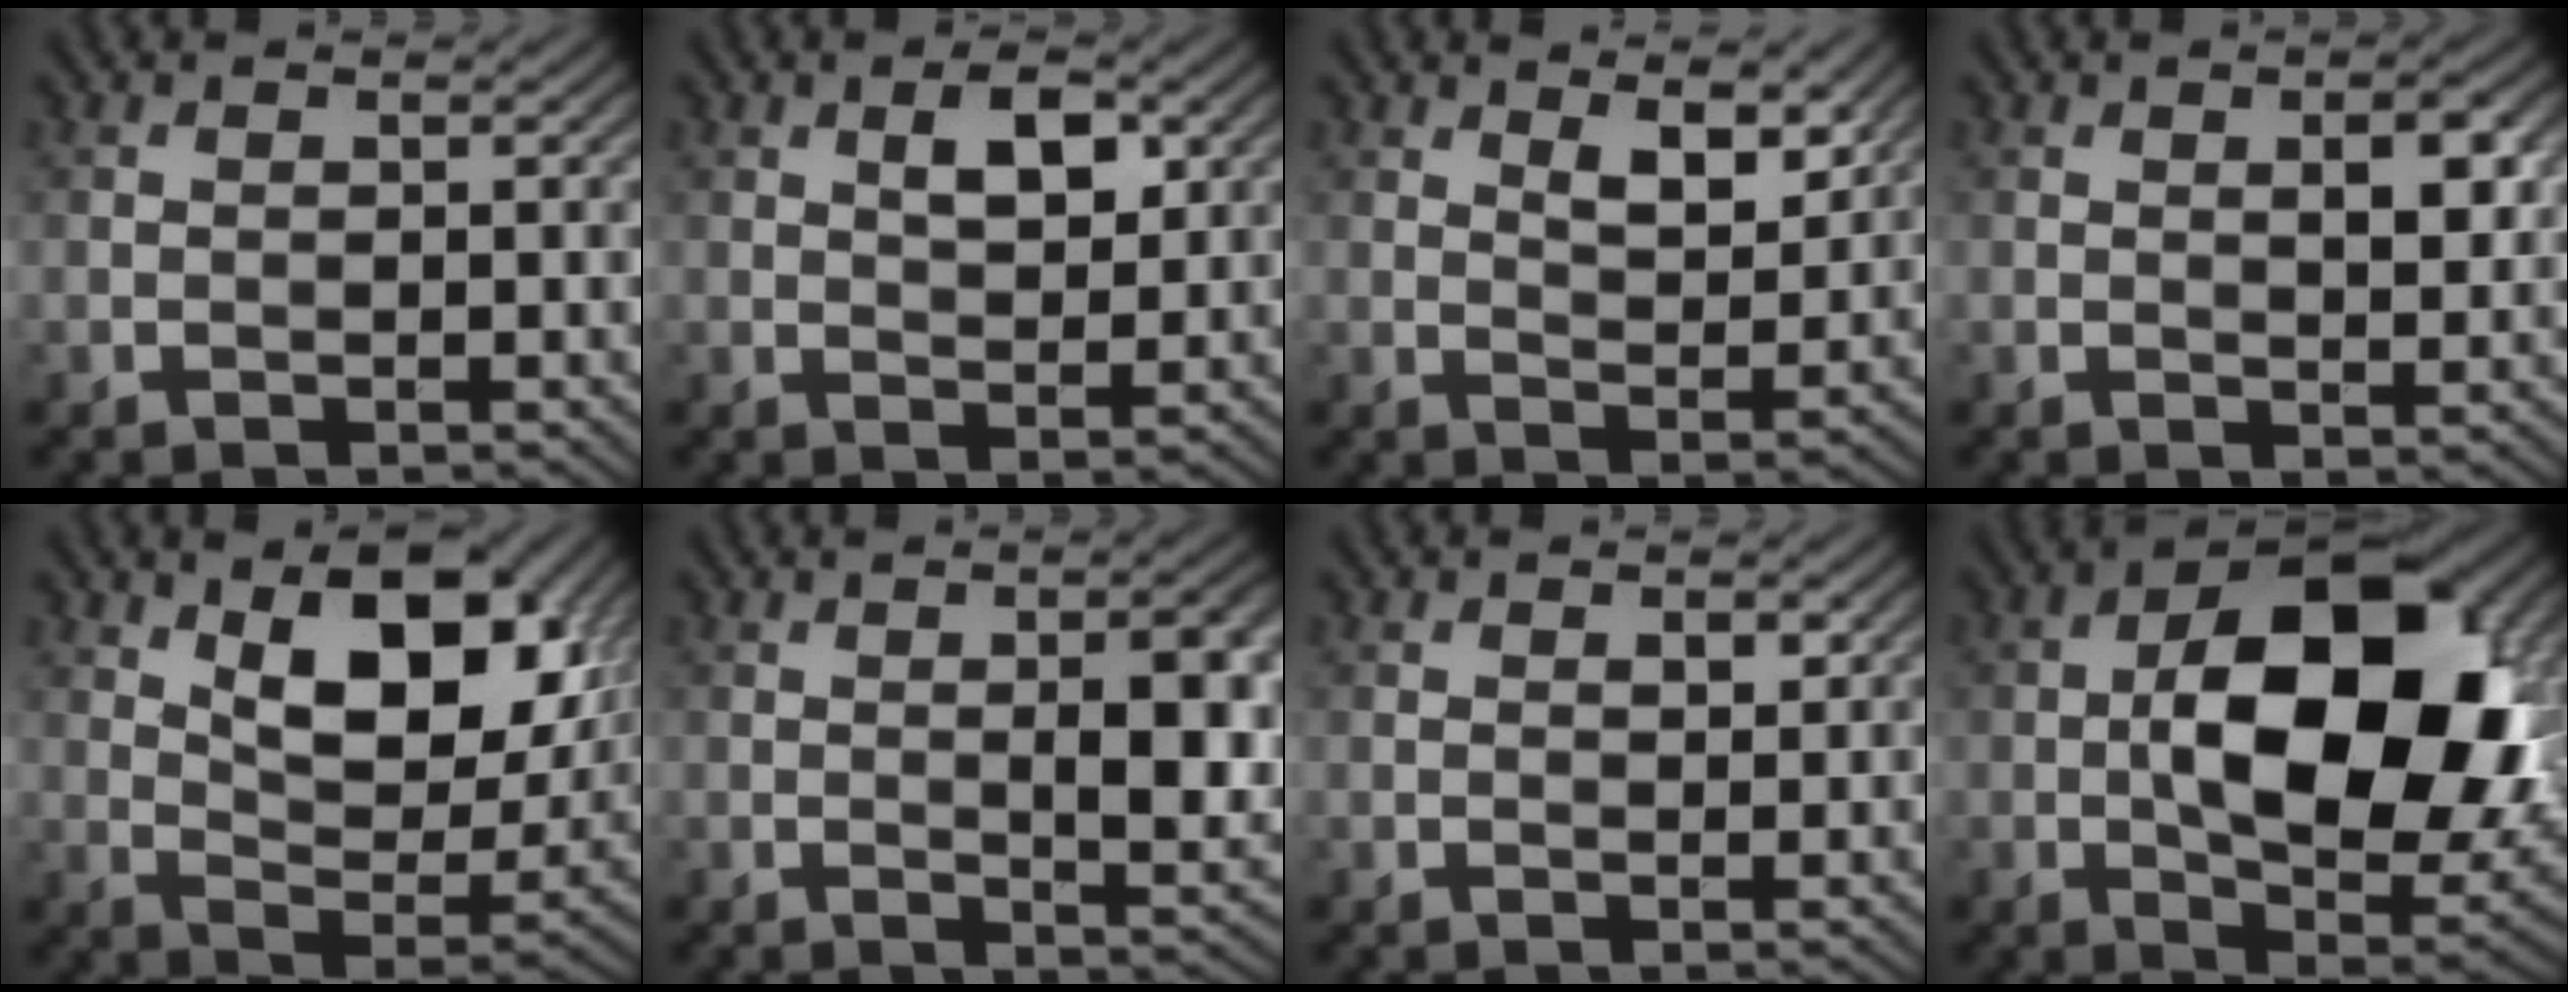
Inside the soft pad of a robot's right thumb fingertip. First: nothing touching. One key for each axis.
{"total": 4.0, "fx": 1.5, "fy": 1.9, "fz": 3.1, "tx": -0.057, "ty": 0.000, "tz": 0.028}
{"total": 5.0, "fx": 3.2, "fy": 2.0, "fz": 3.3, "tx": -0.060, "ty": -0.009, "tz": 0.057}
{"total": 3.5, "fx": 1.0, "fy": 1.6, "fz": 3.0, "tx": -0.049, "ty": 0.000, "tz": 0.016}
{"total": 13.8, "fx": 5.8, "fy": 7.0, "fz": 10.3, "tx": -0.161, "ty": -0.012, "tz": 0.096}
{"total": 7.7, "fx": 0.6, "fy": 2.9, "fz": 7.1, "tx": -0.102, "ty": 0.002, "tz": 0.013}
{"total": 1.2, "fx": 0.6, "fy": 0.6, "fz": 0.8, "tx": -0.010, "ty": -0.004, "tz": 0.011}
{"total": 16.6, "fx": 0.7, "fy": 9.2, "fz": 13.8, "tx": -0.212, "ty": -0.004, "tz": 0.014}